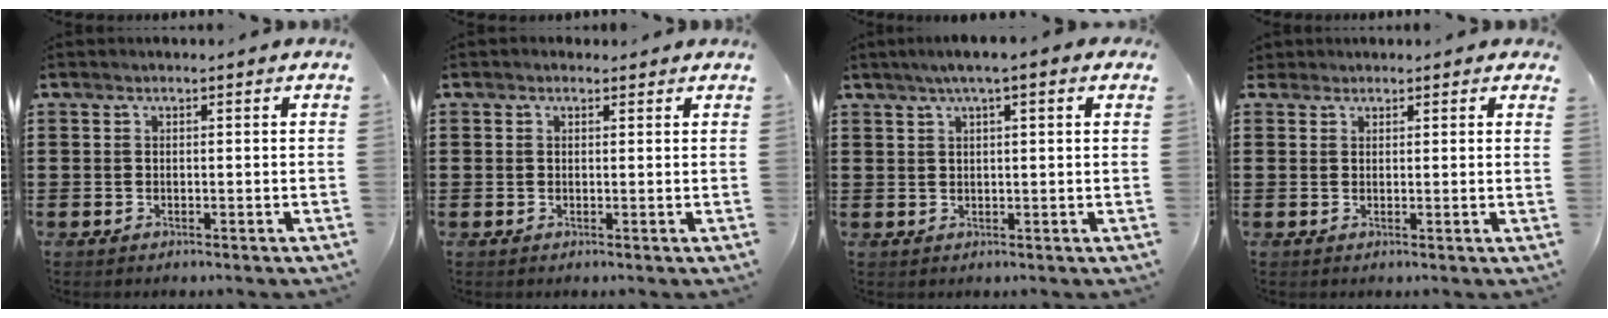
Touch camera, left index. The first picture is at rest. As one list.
[{"total": 0.6, "force": [0.3, 0.5, 0.2], "torque": [-0.006, 0.004, 0.005]}, {"total": 2.8, "force": [1.4, 0.1, 2.4], "torque": [-0.049, 0.002, 0.023]}, {"total": 1.7, "force": [1.3, 1.0, 0.2], "torque": [-0.009, 0.007, 0.026]}]